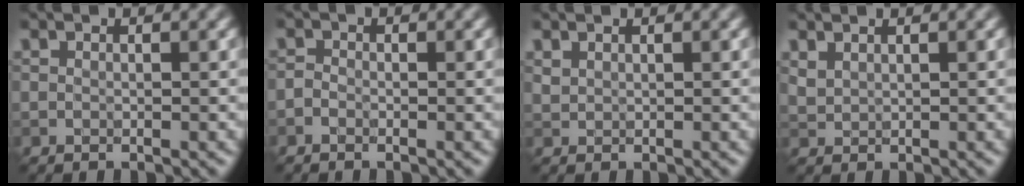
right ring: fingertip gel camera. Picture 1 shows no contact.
{"total": 0.8, "force": [-0.5, 0.5, 0.3], "torque": [-0.006, 0.000, -0.014]}
{"total": 0.7, "force": [0.6, 0.3, 0.1], "torque": [-0.007, 0.000, 0.017]}
{"total": 1.1, "force": [0.9, 0.4, 0.3], "torque": [-0.014, -0.001, 0.025]}